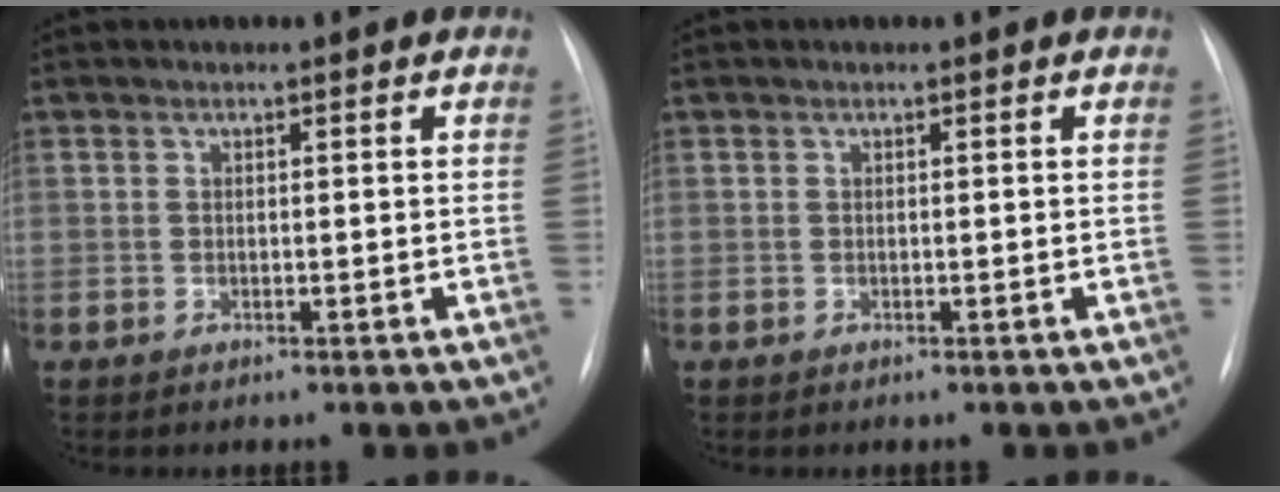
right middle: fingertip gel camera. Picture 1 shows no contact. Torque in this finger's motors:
{"motor_torque": [-0.01, -0.07, 0.07, 0.00]}